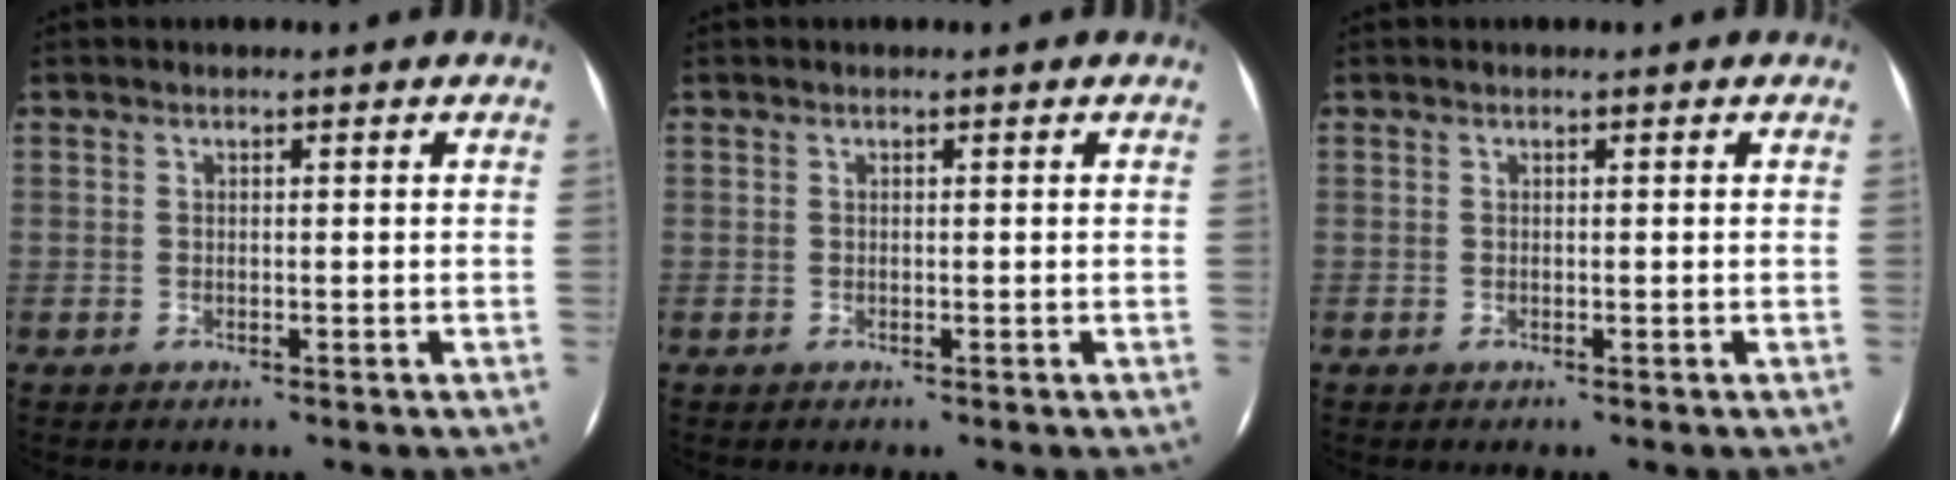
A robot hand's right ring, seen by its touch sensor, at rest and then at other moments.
{"total": 0.0}
{"total": 0.0}